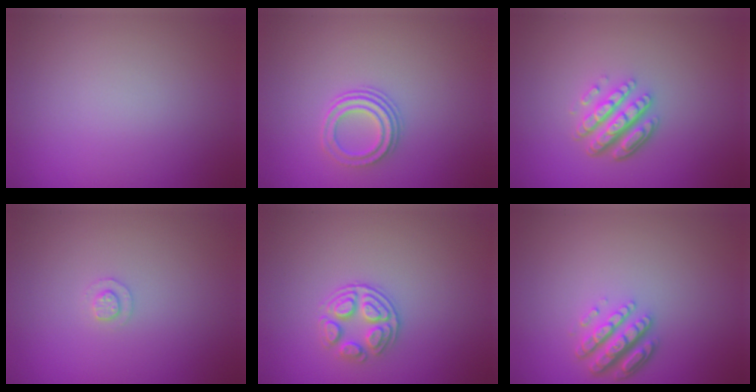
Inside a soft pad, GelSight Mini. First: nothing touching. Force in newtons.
{"total": 2.5, "press": 2.1, "slide": 1.4}
{"total": 4.6, "press": 3.4, "slide": 3.1}
{"total": 1.0, "press": 1.0, "slide": 0.2}
{"total": 2.9, "press": 2.6, "slide": 1.3}
{"total": 4.1, "press": 3.1, "slide": 2.7}